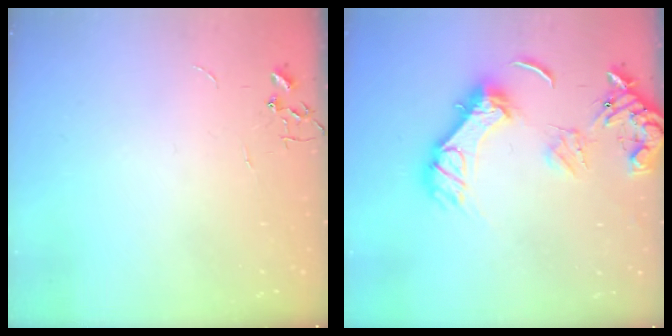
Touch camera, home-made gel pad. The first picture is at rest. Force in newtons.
{"total": 15.8, "press": 15.7, "slide": 1.6}